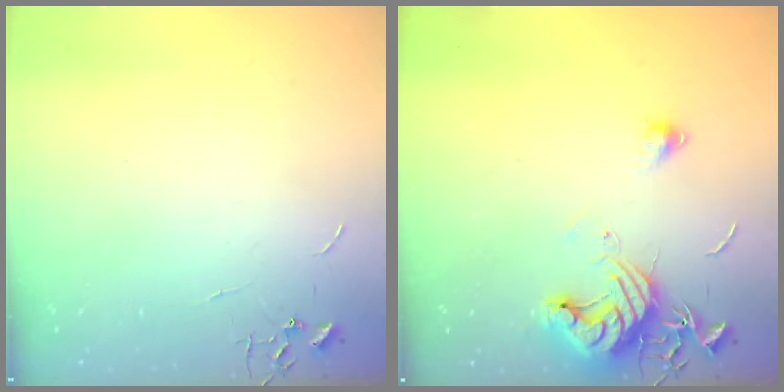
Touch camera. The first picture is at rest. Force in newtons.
{"total": 12.2, "press": 12.1, "slide": 1.6}